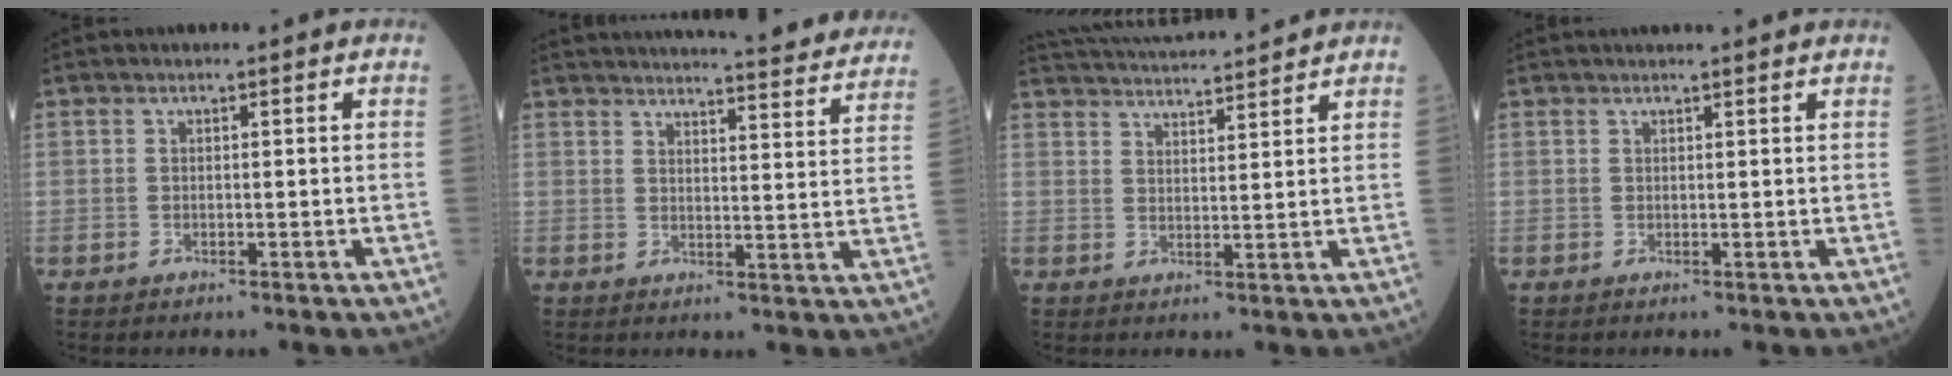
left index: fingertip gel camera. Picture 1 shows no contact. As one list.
[{"total": 23.9, "force": [22.5, 2.0, 7.6], "torque": [-0.103, -0.048, 0.264]}, {"total": 13.7, "force": [13.0, 0.7, 4.1], "torque": [-0.081, 0.026, 0.196]}, {"total": 3.0, "force": [2.8, 0.0, 1.2], "torque": [-0.015, 0.016, 0.034]}]